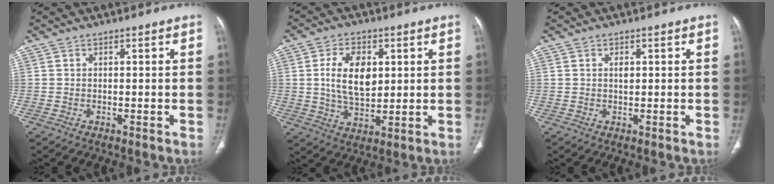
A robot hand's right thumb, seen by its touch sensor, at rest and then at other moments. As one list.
[{"total": 10.4, "force": [2.2, 6.2, 8.1], "torque": [-0.130, -0.011, 0.044]}, {"total": 1.1, "force": [0.3, 0.6, 0.8], "torque": [-0.010, 0.000, 0.006]}]